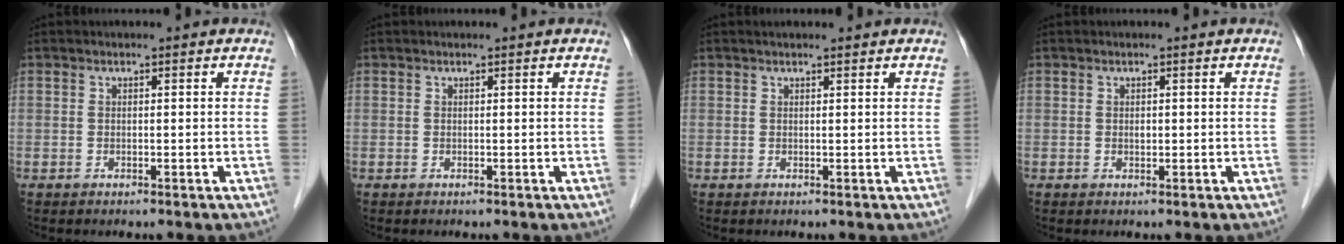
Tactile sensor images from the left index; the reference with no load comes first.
{"total": 0.0}
{"total": 2.4, "force": [2.2, 0.2, 0.9], "torque": [-0.012, 0.016, 0.028]}
{"total": 0.5, "force": [-0.1, 0.4, 0.4], "torque": [-0.005, -0.003, -0.002]}